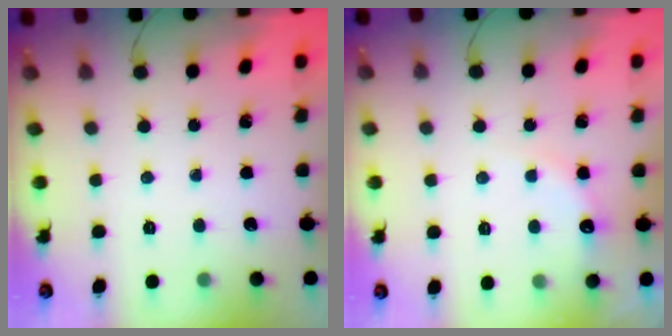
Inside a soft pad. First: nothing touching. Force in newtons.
{"total": 6.6, "press": 6.5, "slide": 1.4}